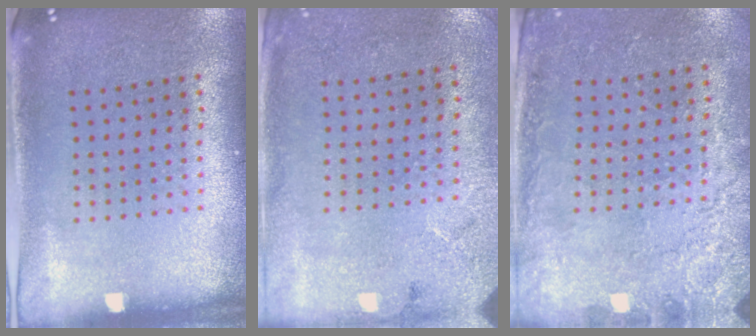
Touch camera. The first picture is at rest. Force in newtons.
{"total": 2.7, "press": 2.2, "slide": 1.6}
{"total": 2.6, "press": 2.3, "slide": 1.2}